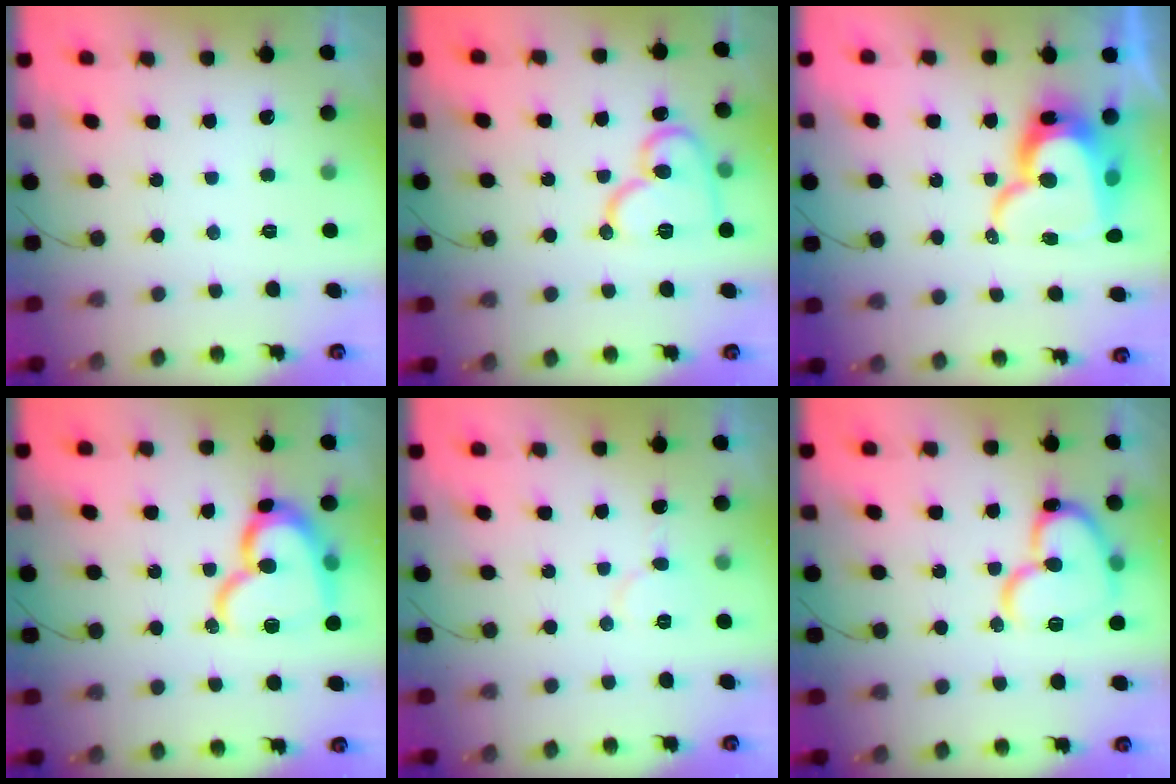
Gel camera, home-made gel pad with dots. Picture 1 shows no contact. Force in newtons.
{"total": 14.7, "press": 14.6, "slide": 1.8}
{"total": 17.9, "press": 17.8, "slide": 1.8}
{"total": 17.5, "press": 17.4, "slide": 1.8}
{"total": 4.8, "press": 4.7, "slide": 0.4}
{"total": 16.8, "press": 16.7, "slide": 1.9}